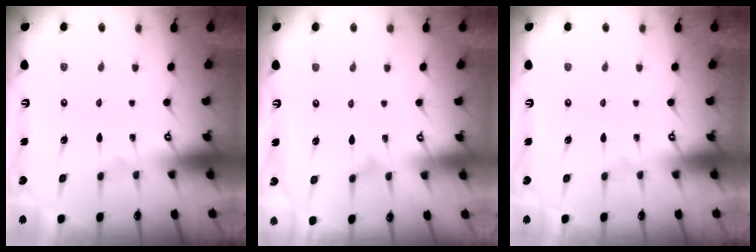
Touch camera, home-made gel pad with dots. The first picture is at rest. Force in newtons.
{"total": 5.8, "press": 5.8, "slide": 0.3}
{"total": 0.0}